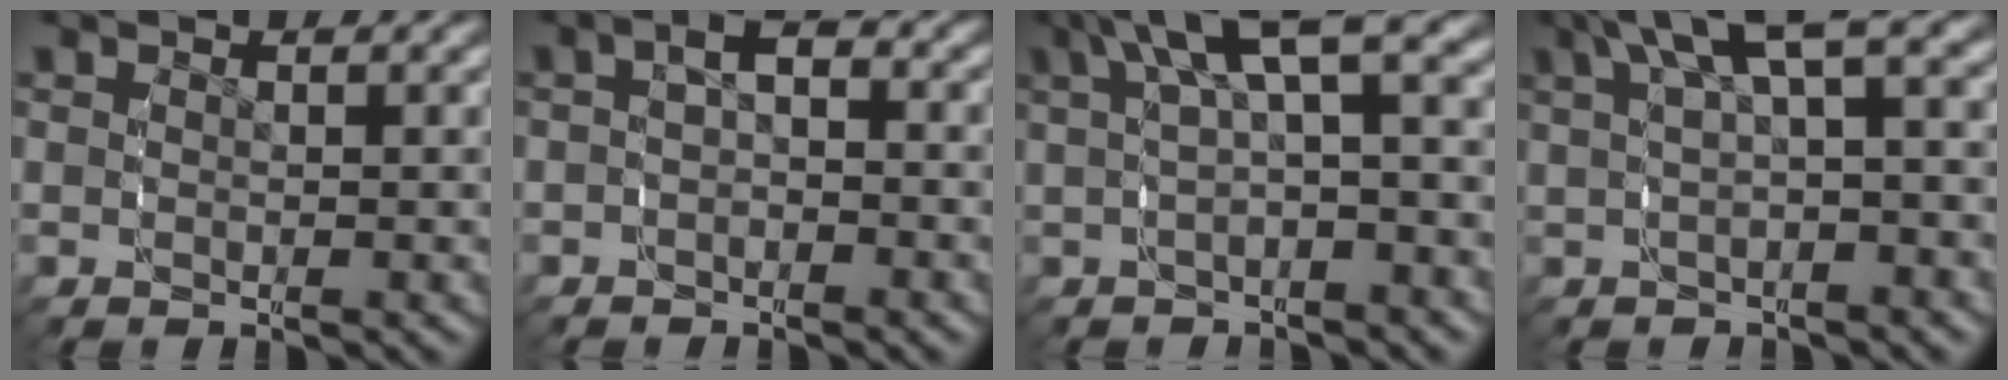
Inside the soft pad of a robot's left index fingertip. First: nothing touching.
{"total": 3.1, "force": [-0.1, 2.2, 2.2], "torque": [-0.032, 0.006, -0.010]}
{"total": 6.5, "force": [2.0, 2.9, 5.5], "torque": [-0.075, 0.028, 0.022]}
{"total": 6.0, "force": [2.3, 2.4, 5.0], "torque": [-0.069, 0.028, 0.029]}